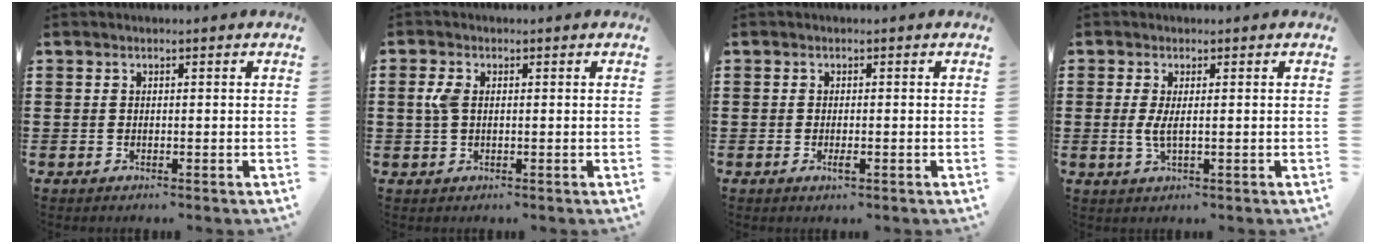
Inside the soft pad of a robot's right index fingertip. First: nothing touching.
{"total": 3.0, "force": [0.4, 1.7, 2.5], "torque": [-0.076, 0.000, -0.002]}
{"total": 1.3, "force": [-0.6, 0.3, 1.2], "torque": [-0.022, -0.003, -0.010]}
{"total": 2.3, "force": [0.0, 0.3, 2.3], "torque": [-0.057, -0.009, -0.004]}